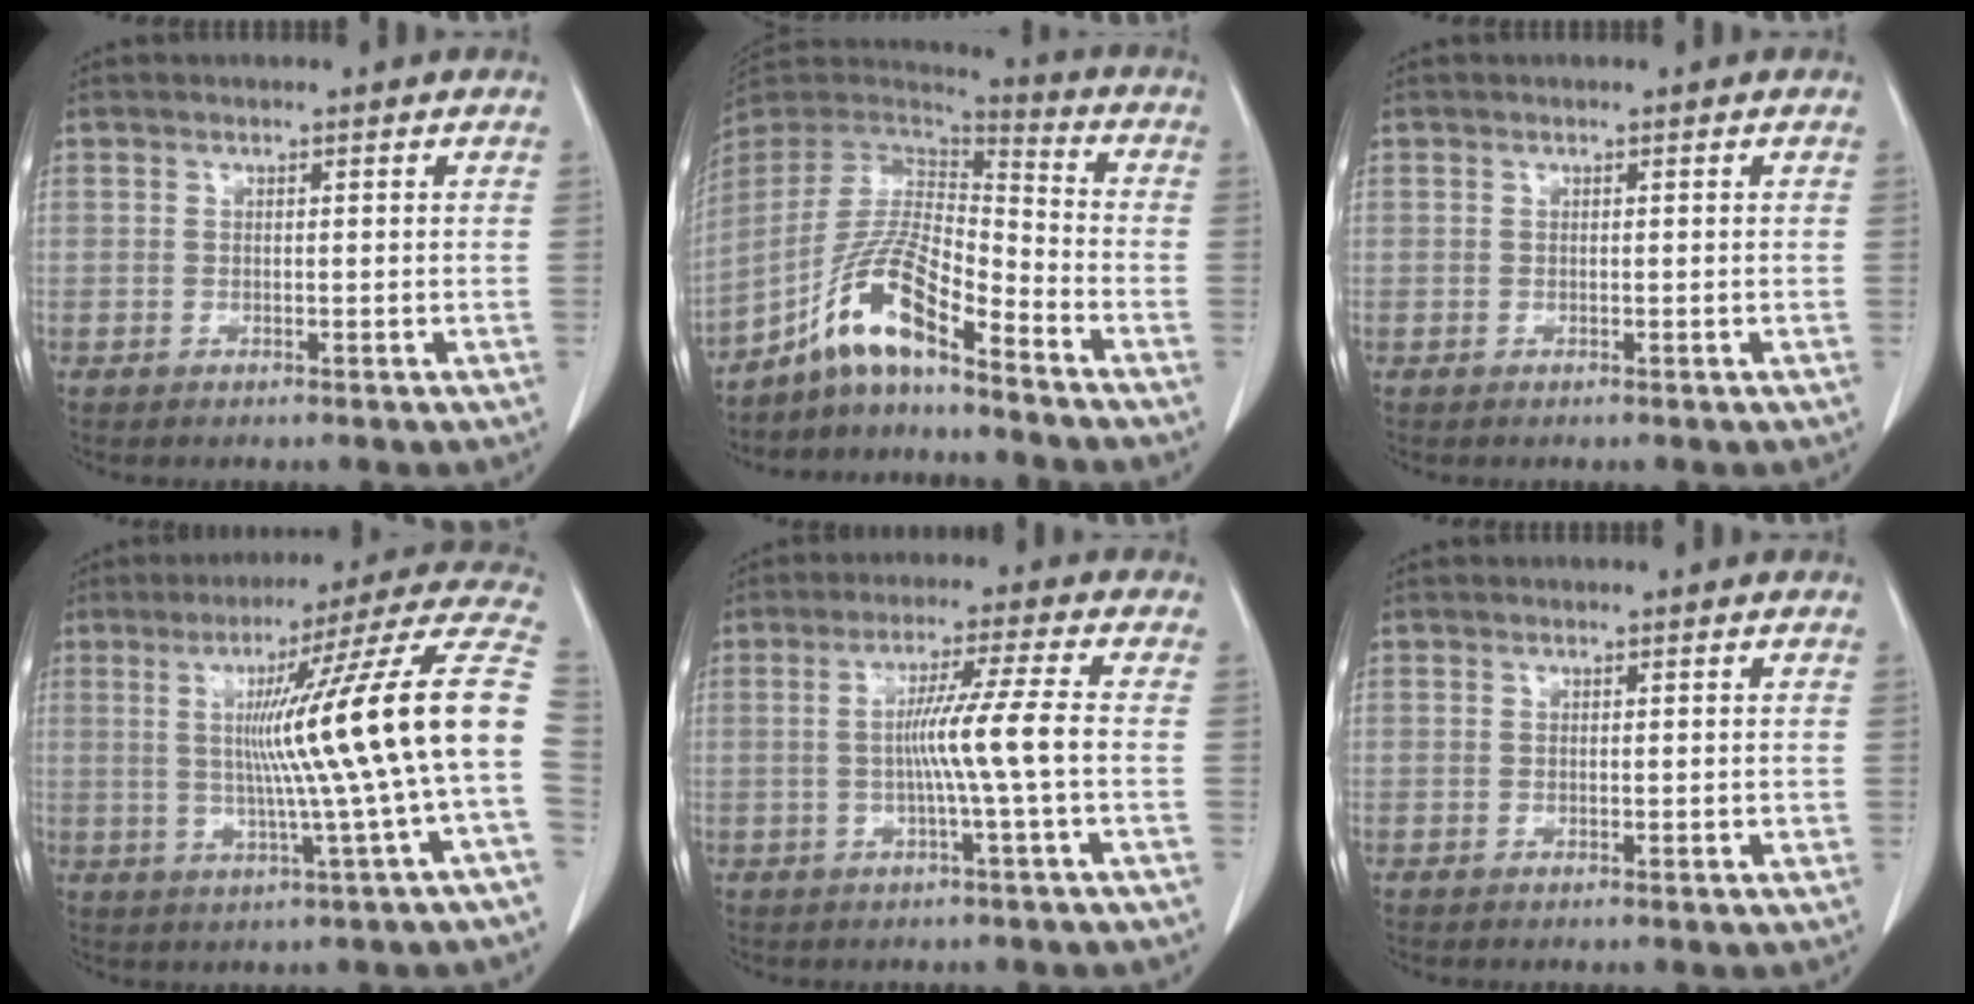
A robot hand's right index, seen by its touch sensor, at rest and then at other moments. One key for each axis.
{"total": 11.4, "fx": -7.8, "fy": 1.7, "fz": 8.2, "tx": -0.168, "ty": 0.015, "tz": -0.149}
{"total": 0.0}
{"total": 19.4, "fx": 0.3, "fy": -2.5, "fz": 19.2, "tx": -0.259, "ty": 0.020, "tz": -0.007}
{"total": 7.0, "fx": -0.8, "fy": -1.8, "fz": 6.8, "tx": -0.121, "ty": 0.005, "tz": -0.012}
{"total": 0.6, "fx": 0.1, "fy": 0.3, "fz": 0.5, "tx": -0.007, "ty": -0.001, "tz": 0.006}